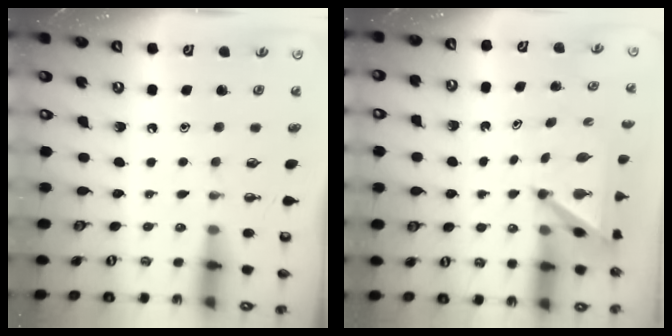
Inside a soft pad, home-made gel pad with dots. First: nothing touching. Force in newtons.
{"total": 4.9, "press": 4.8, "slide": 0.5}